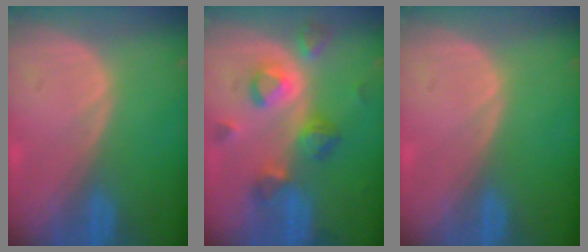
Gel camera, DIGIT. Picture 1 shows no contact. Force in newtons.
{"total": 7.5, "press": 7.4, "slide": 1.4}
{"total": 0.0}